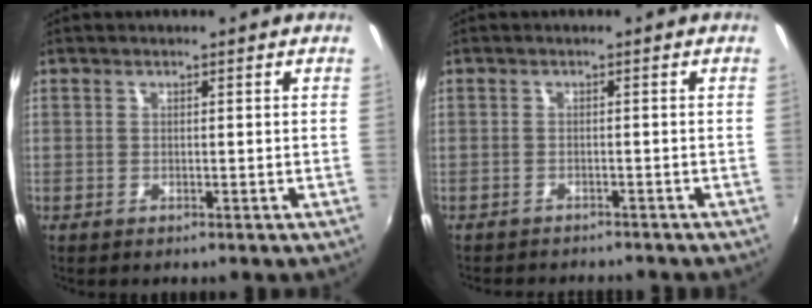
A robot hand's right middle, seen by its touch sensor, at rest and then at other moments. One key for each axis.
{"total": 4.8, "fx": -4.5, "fy": 1.0, "fz": 1.4, "tx": -0.040, "ty": -0.013, "tz": -0.065}